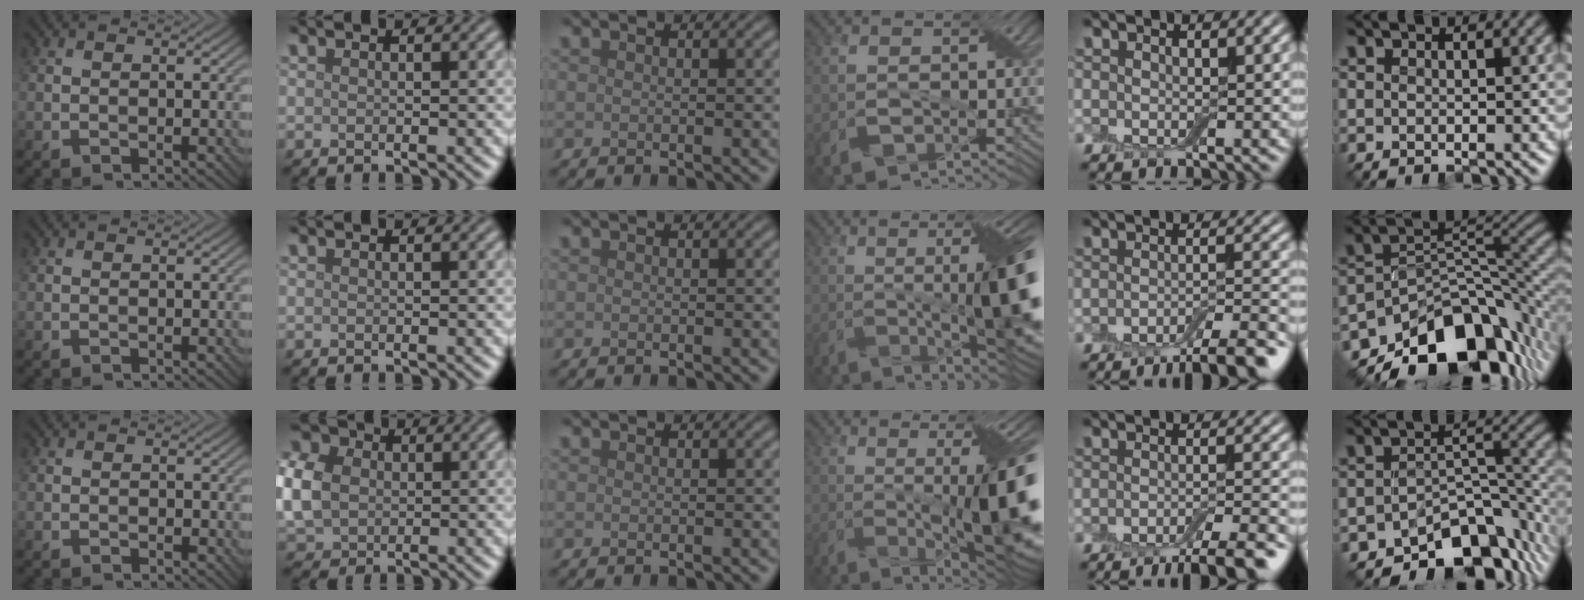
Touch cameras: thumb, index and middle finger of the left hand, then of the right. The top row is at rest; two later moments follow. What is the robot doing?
{"motion": "wrap", "object": "cling film"}